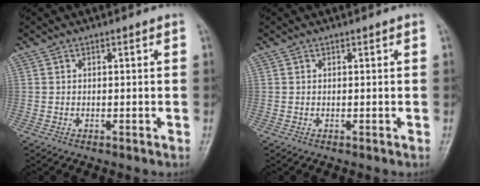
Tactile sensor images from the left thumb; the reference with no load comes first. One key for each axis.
{"total": 0.0}